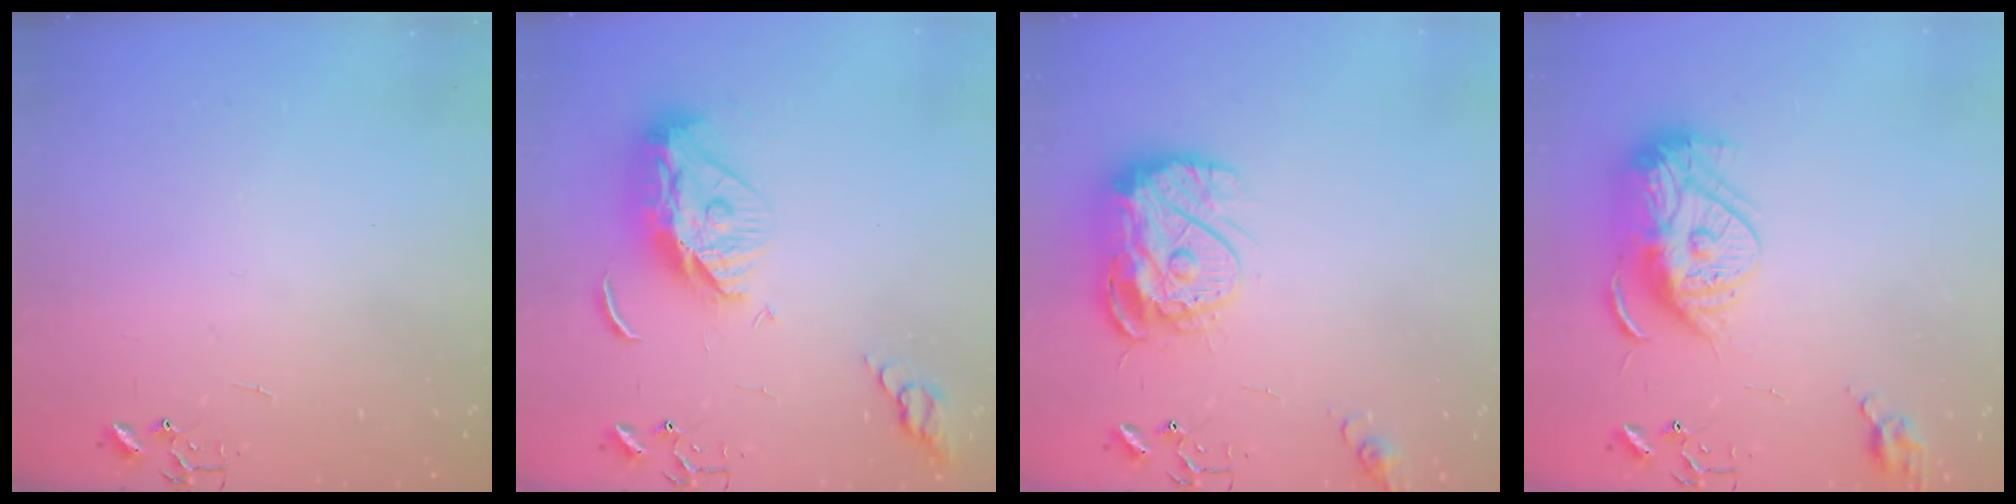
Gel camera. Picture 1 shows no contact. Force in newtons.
{"total": 13.4, "press": 13.4, "slide": 1.2}
{"total": 14.4, "press": 14.4, "slide": 1.3}
{"total": 15.7, "press": 15.6, "slide": 1.9}